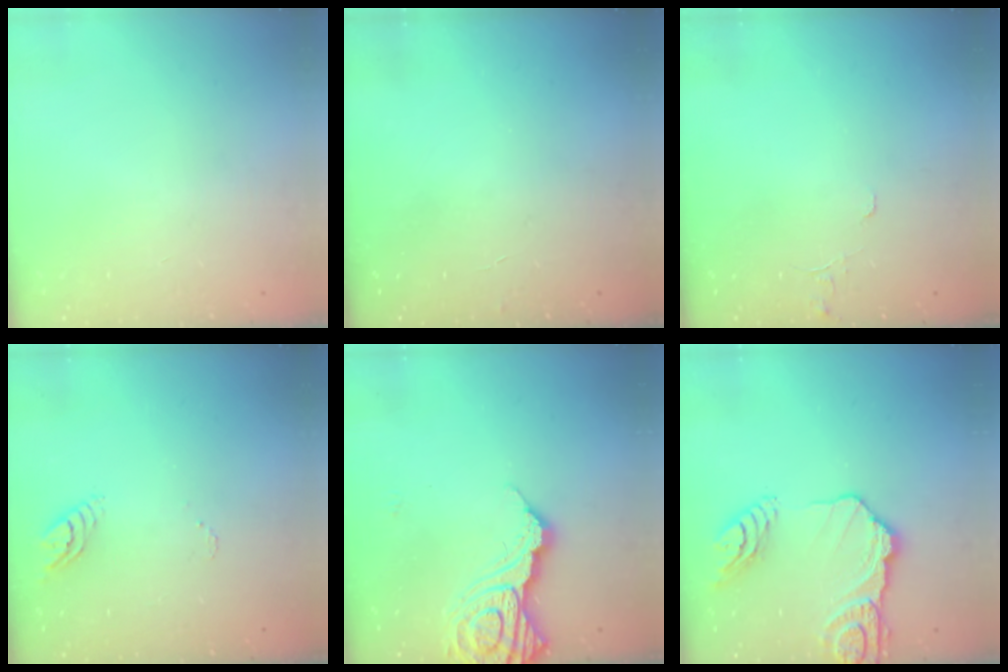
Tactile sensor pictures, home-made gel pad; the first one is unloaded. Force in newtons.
{"total": 2.5, "press": 2.5, "slide": 0.2}
{"total": 5.3, "press": 5.3, "slide": 0.4}
{"total": 4.2, "press": 4.1, "slide": 0.3}
{"total": 15.9, "press": 15.8, "slide": 1.9}
{"total": 16.6, "press": 16.5, "slide": 1.8}